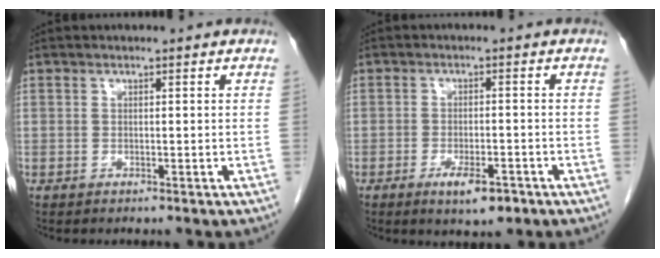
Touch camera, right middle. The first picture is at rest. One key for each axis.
{"total": 4.9, "fx": -2.8, "fy": 1.4, "fz": 3.7, "tx": -0.064, "ty": -0.004, "tz": -0.039}